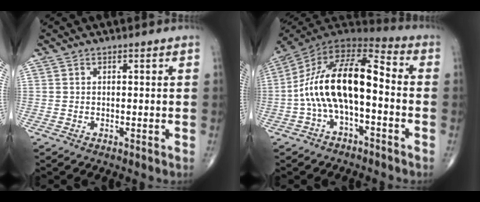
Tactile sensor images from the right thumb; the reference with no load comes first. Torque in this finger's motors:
{"motor_torque": [0.55, 0.62, 1.69, -0.60, 0.63]}